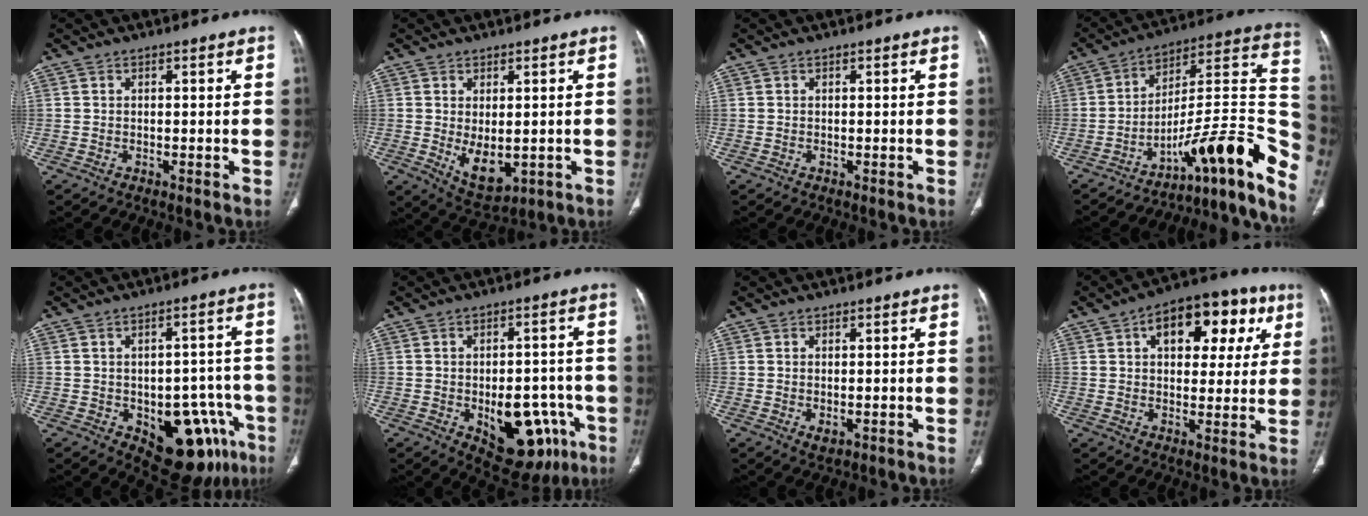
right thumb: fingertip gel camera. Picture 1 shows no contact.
{"total": 7.1, "force": [-0.8, 3.7, 6.0], "torque": [-0.088, -0.014, 0.008]}
{"total": 0.0}
{"total": 25.5, "force": [-14.3, 6.5, 20.0], "torque": [-0.189, 0.123, -0.206]}
{"total": 16.4, "force": [-7.1, 8.8, 11.8], "torque": [-0.090, 0.034, -0.078]}
{"total": 16.0, "force": [-5.7, 8.9, 12.1], "torque": [-0.123, 0.026, -0.059]}
{"total": 1.9, "force": [-0.6, 1.0, 1.6], "torque": [-0.026, -0.001, -0.002]}
{"total": 16.6, "force": [6.2, 9.4, 12.2], "torque": [-0.116, 0.012, 0.083]}